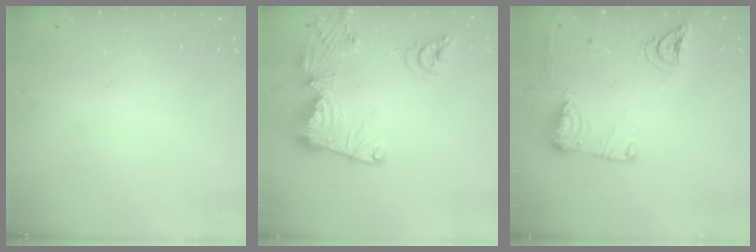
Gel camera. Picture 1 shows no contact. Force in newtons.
{"total": 16.7, "press": 16.7, "slide": 1.2}
{"total": 12.8, "press": 12.7, "slide": 1.6}